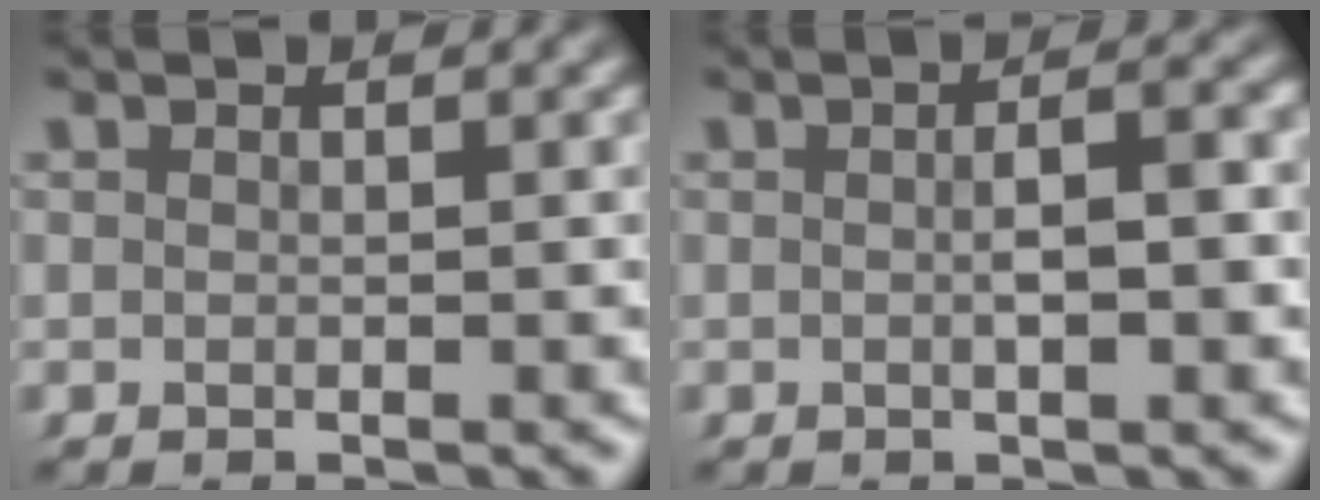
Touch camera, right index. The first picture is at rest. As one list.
[{"total": 2.3, "force": [-0.2, 0.8, 2.2], "torque": [-0.029, 0.001, -0.005]}]